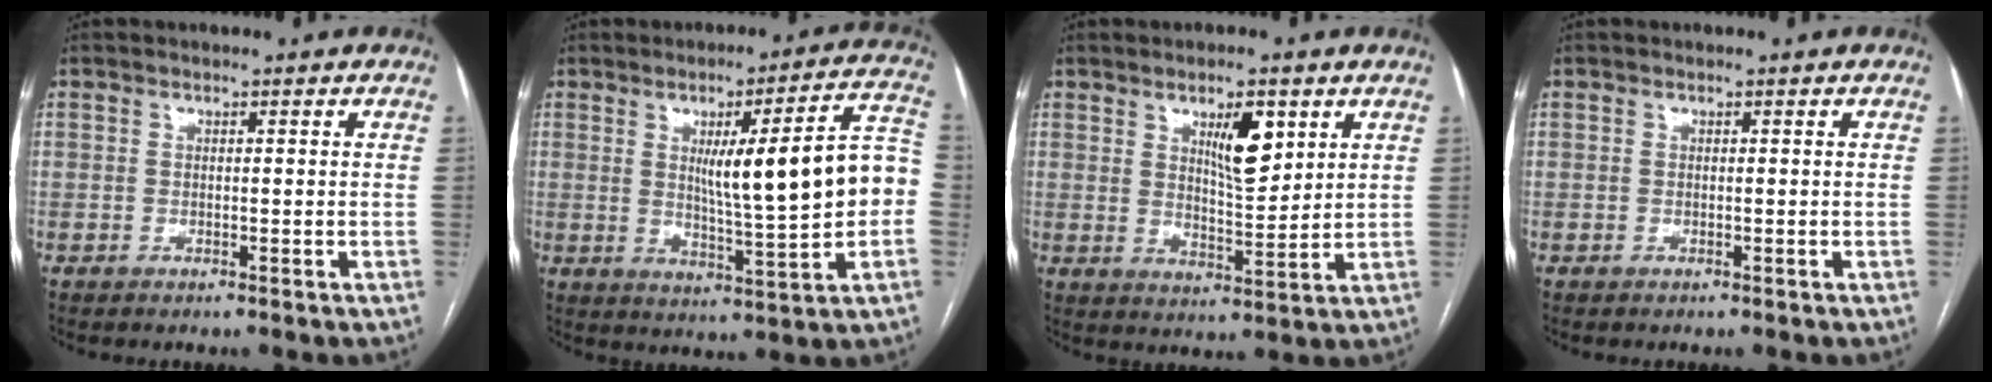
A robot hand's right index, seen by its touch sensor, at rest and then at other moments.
{"total": 15.0, "force": [0.7, 1.1, 14.9], "torque": [-0.205, 0.016, 0.016]}
{"total": 7.3, "force": [3.4, 2.1, 6.2], "torque": [-0.104, -0.003, 0.060]}
{"total": 0.0}